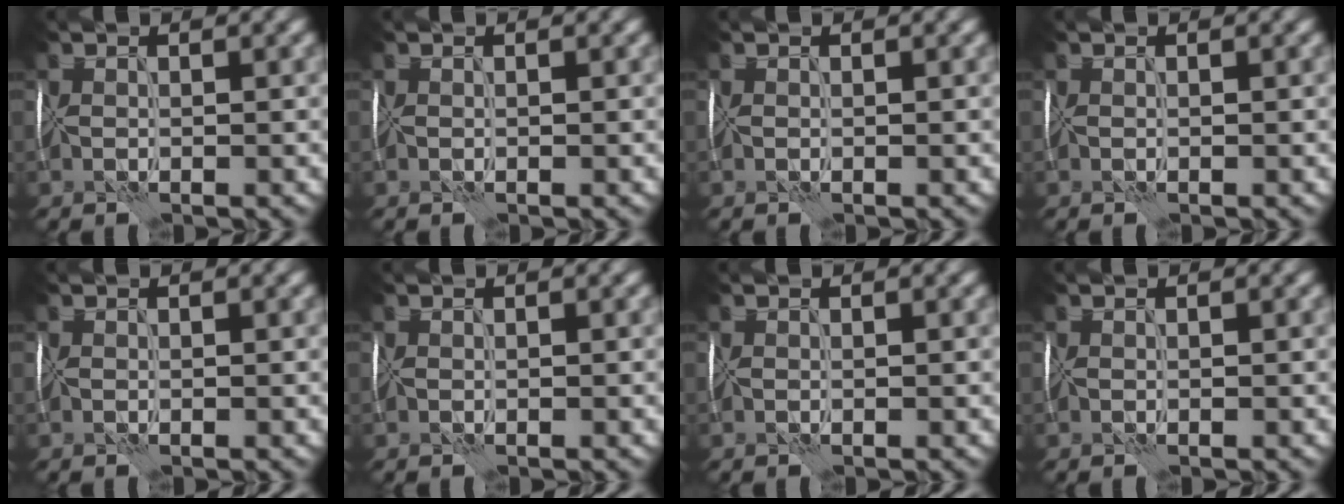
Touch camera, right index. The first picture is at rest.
{"total": 0.0}
{"total": 0.0}
{"total": 0.0}
{"total": 0.0}
{"total": 0.0}
{"total": 0.0}
{"total": 0.0}